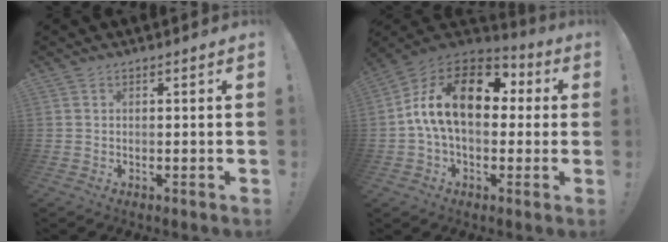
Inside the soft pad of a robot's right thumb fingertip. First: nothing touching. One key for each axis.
{"total": 19.5, "fx": 3.3, "fy": 11.2, "fz": 15.6, "tx": -0.265, "ty": 0.010, "tz": 0.057}